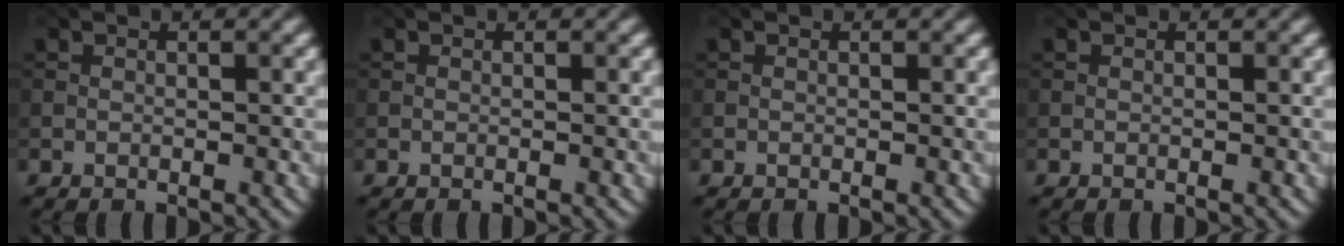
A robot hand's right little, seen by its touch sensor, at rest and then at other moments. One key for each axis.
{"total": 0.0}
{"total": 0.0}
{"total": 0.0}